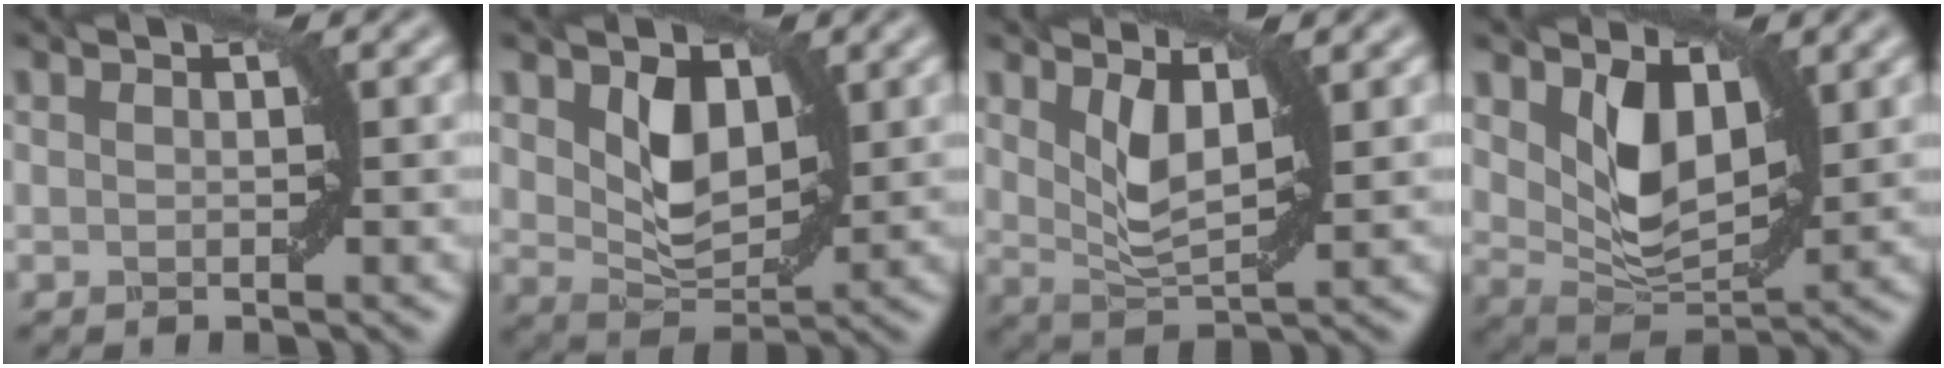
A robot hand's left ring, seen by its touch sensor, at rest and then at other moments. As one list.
[{"total": 4.4, "force": [1.4, 2.8, 3.0], "torque": [-0.064, -0.010, 0.029]}, {"total": 3.6, "force": [1.6, 1.5, 2.9], "torque": [-0.062, -0.008, 0.033]}, {"total": 5.5, "force": [1.8, 3.3, 4.0], "torque": [-0.084, -0.014, 0.037]}]